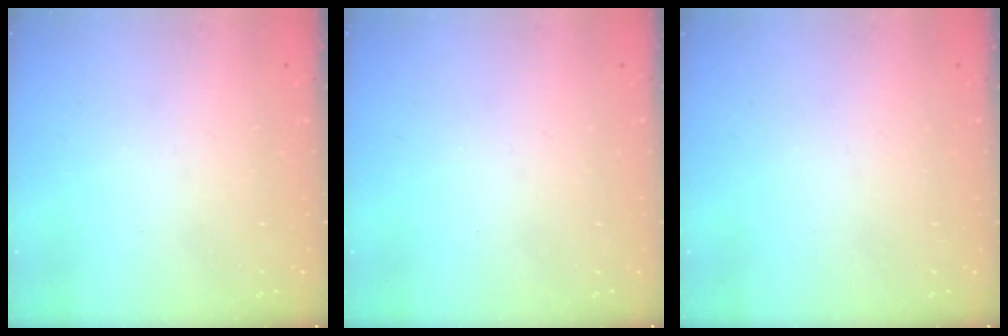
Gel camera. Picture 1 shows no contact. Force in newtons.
{"total": 0.0}
{"total": 0.0}